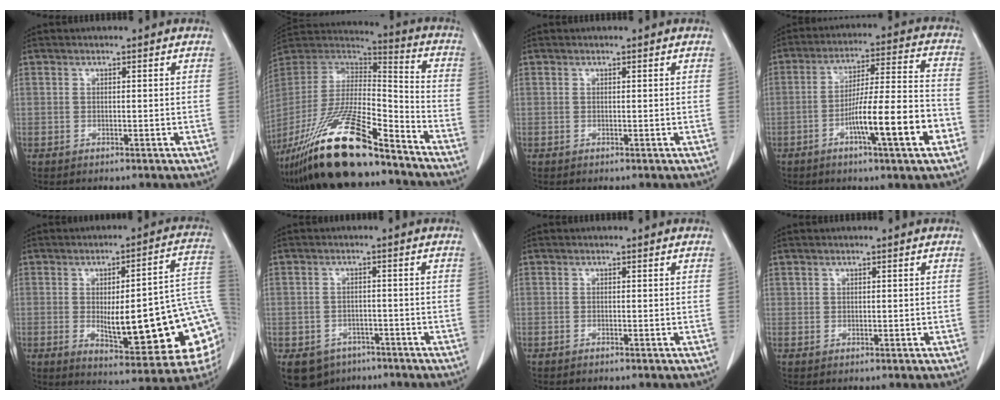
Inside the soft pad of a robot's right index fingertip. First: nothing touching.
{"total": 23.8, "force": [-17.8, 3.7, 15.3], "torque": [-0.306, -0.030, -0.324]}
{"total": 0.0}
{"total": 14.3, "force": [-5.6, 0.6, 13.1], "torque": [-0.213, 0.004, -0.089]}
{"total": 22.8, "force": [-3.1, 4.5, 22.1], "torque": [-0.219, 0.012, -0.027]}
{"total": 7.0, "force": [-4.3, 5.3, 1.5], "torque": [-0.024, 0.006, -0.059]}
{"total": 0.0}
{"total": 0.6, "force": [0.3, 0.6, 0.1], "torque": [0.000, 0.003, 0.006]}